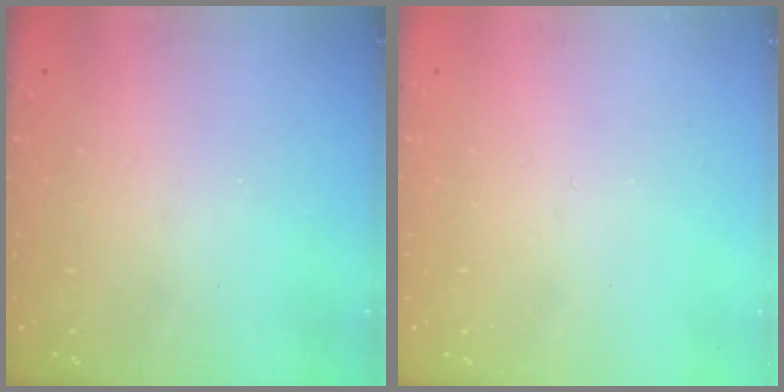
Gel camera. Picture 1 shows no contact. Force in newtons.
{"total": 0.0}